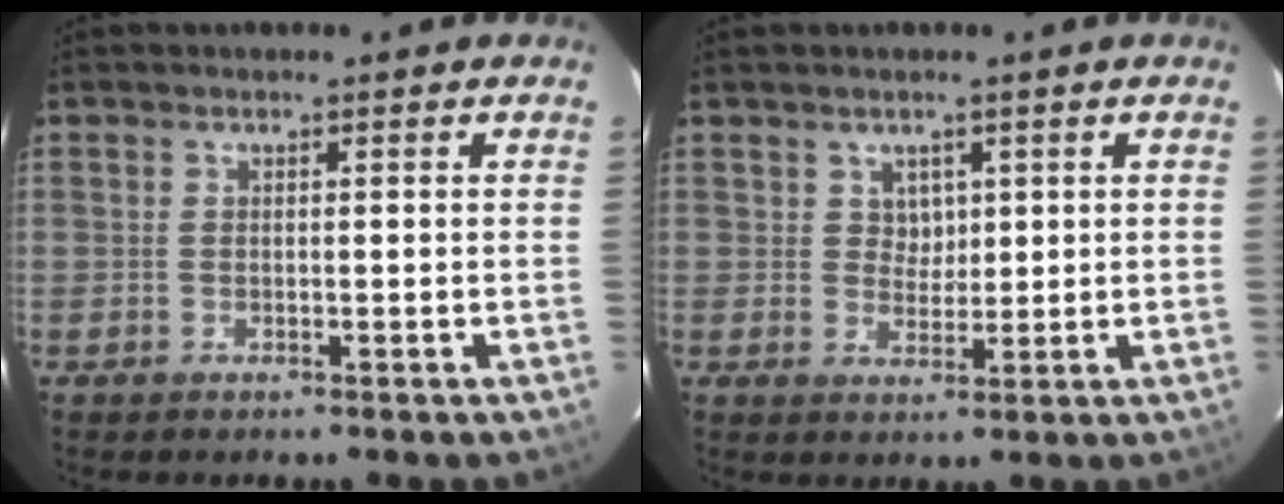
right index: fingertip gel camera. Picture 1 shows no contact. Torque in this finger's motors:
{"motor_torque": [0.01, 0.22, -0.02, 0.00]}